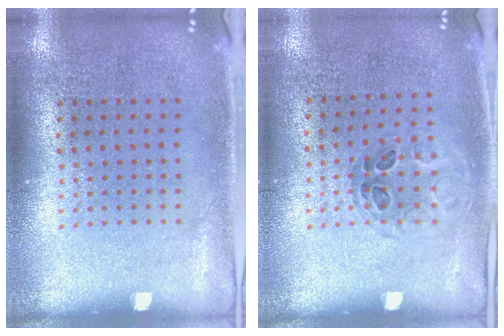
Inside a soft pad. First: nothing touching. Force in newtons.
{"total": 1.0, "press": 0.7, "slide": 0.6}